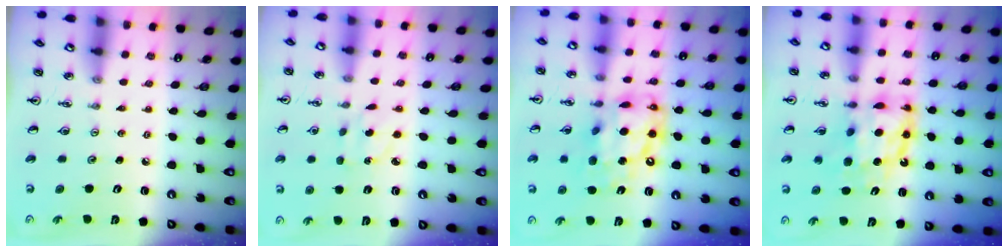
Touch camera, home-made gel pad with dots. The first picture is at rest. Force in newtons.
{"total": 3.3, "press": 3.3, "slide": 0.4}
{"total": 16.3, "press": 16.2, "slide": 1.2}
{"total": 11.5, "press": 11.5, "slide": 1.2}